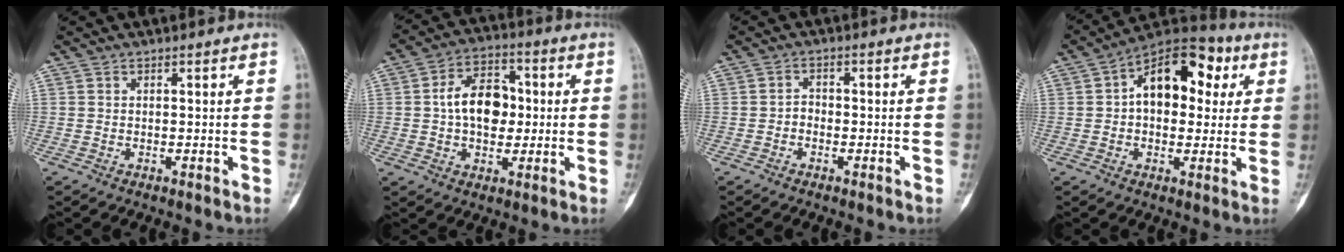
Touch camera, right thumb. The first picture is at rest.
{"total": 11.5, "force": [0.4, 7.9, 8.3], "torque": [-0.108, 0.019, 0.000]}
{"total": 1.9, "force": [-0.9, 1.3, 1.0], "torque": [-0.010, 0.013, -0.022]}
{"total": 15.1, "force": [3.2, 9.6, 11.2], "torque": [-0.122, 0.026, 0.038]}